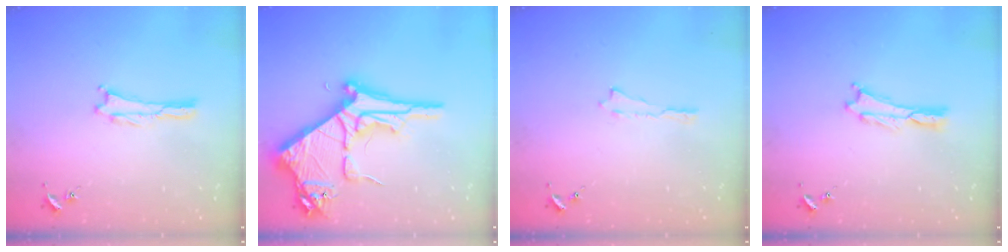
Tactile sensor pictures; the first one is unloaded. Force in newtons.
{"total": 10.9, "press": 10.9, "slide": 1.1}
{"total": 0.0}
{"total": 0.0}